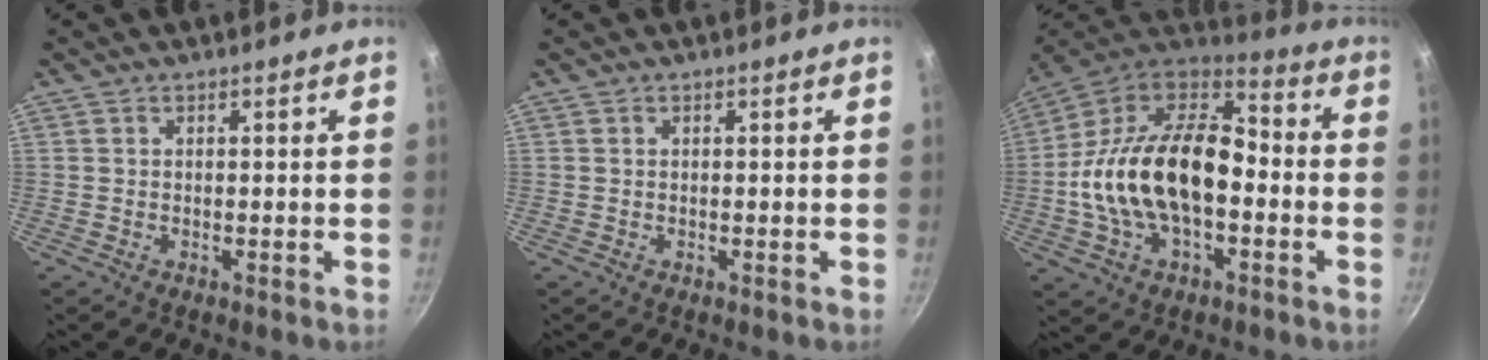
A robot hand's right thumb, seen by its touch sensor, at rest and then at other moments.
{"total": 0.0}
{"total": 24.4, "force": [-3.3, 14.3, 19.5], "torque": [-0.344, 0.051, -0.070]}